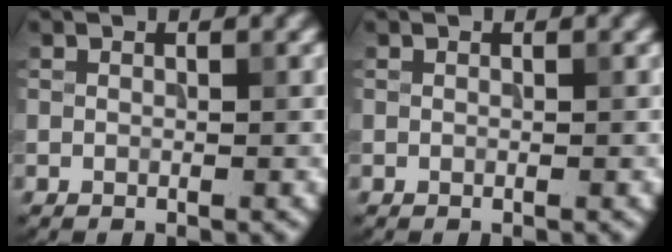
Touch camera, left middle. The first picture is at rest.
{"total": 0.0}